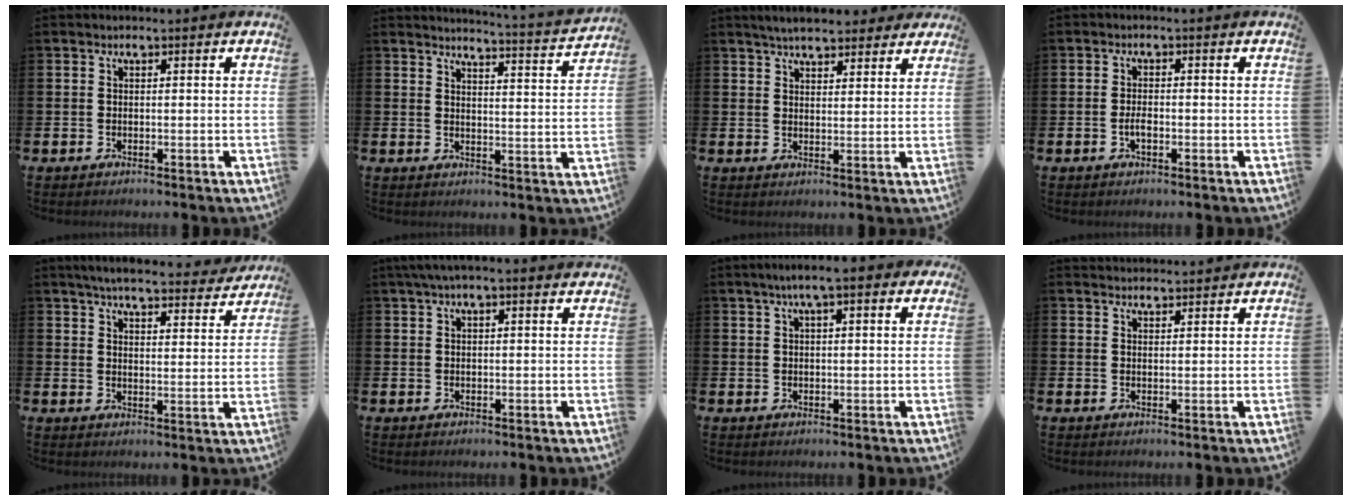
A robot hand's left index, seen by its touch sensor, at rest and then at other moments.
{"total": 3.7, "force": [3.6, -0.6, 0.4], "torque": [-0.007, -0.039, 0.057]}
{"total": 5.0, "force": [4.7, 1.2, 1.2], "torque": [-0.031, -0.014, 0.087]}
{"total": 1.8, "force": [-0.5, 0.8, 1.5], "torque": [-0.025, -0.001, -0.010]}
{"total": 5.6, "force": [5.4, 0.5, 1.5], "torque": [-0.034, -0.034, 0.092]}
{"total": 2.4, "force": [1.8, 0.3, 1.6], "torque": [-0.029, 0.004, 0.031]}
{"total": 4.2, "force": [2.2, 1.0, 3.4], "torque": [-0.057, 0.006, 0.034]}
{"total": 2.3, "force": [2.3, 0.3, 0.0], "torque": [0.008, -0.014, 0.039]}